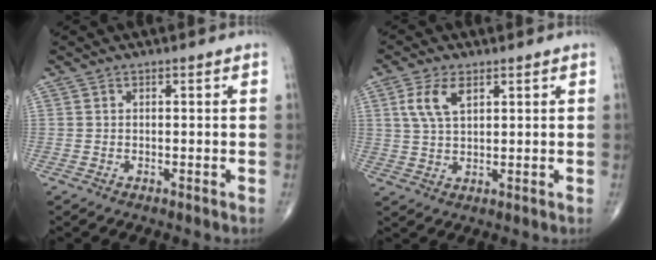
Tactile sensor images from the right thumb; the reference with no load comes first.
{"total": 6.0, "force": [2.4, 3.0, 4.6], "torque": [-0.097, -0.003, 0.051]}